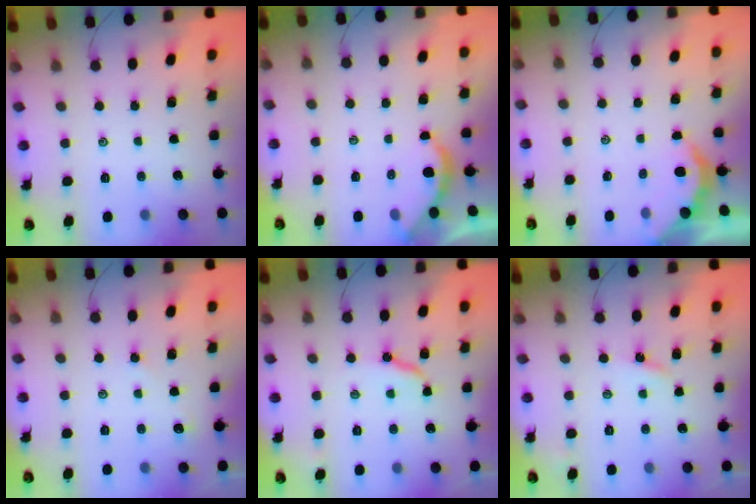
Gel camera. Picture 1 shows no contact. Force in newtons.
{"total": 1.9, "press": 1.9, "slide": 0.1}
{"total": 2.3, "press": 2.3, "slide": 0.2}
{"total": 2.3, "press": 2.3, "slide": 0.3}
{"total": 7.2, "press": 7.1, "slide": 0.7}
{"total": 3.7, "press": 3.7, "slide": 0.4}